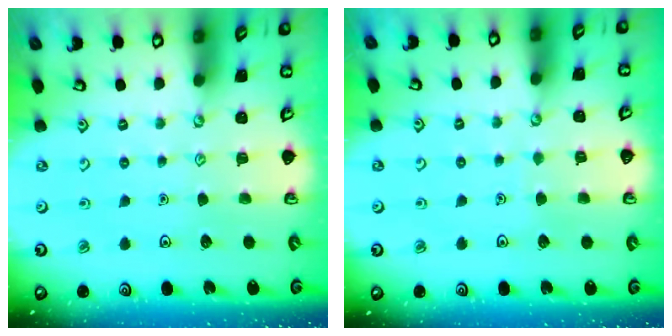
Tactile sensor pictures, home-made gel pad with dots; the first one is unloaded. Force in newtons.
{"total": 1.7, "press": 1.7, "slide": 0.1}